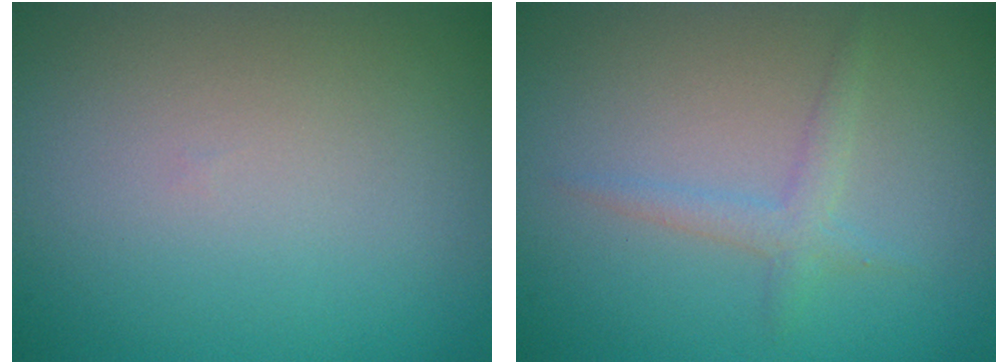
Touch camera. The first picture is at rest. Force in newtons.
{"total": 1.6, "press": 1.6, "slide": 0.1}